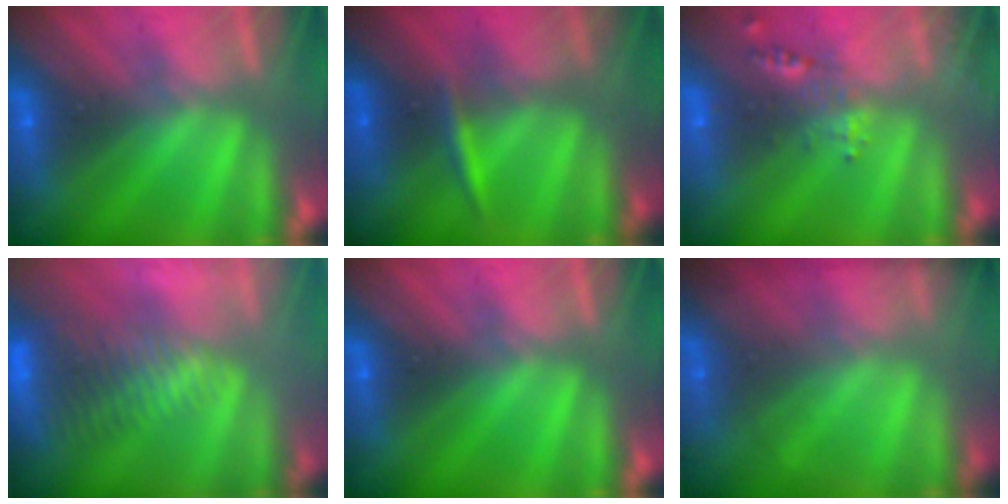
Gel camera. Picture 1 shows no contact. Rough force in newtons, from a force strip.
{"total": 2.4}
{"total": 2.4}
{"total": 4.7}
{"total": 0.0}
{"total": 5.9}